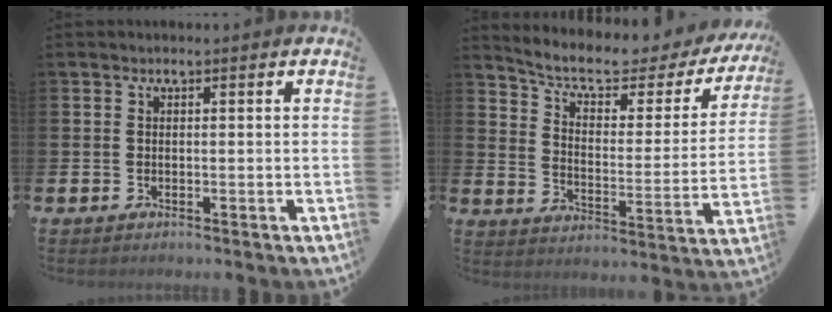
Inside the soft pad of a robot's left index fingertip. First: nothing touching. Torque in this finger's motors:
{"motor_torque": [0.54, -0.97, 0.74, 0.05]}